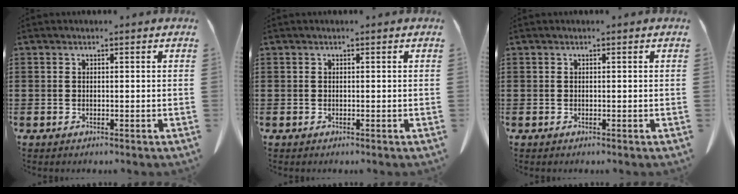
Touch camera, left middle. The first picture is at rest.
{"total": 0.0}
{"total": 0.0}